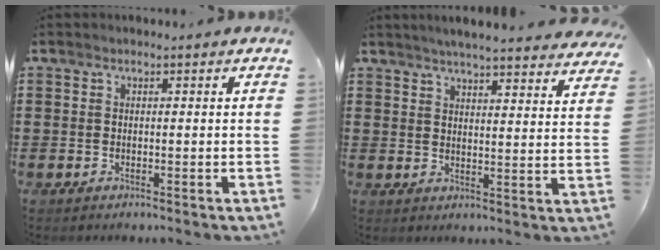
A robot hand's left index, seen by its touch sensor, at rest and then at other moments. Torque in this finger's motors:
{"motor_torque": [2.14, 0.00, 0.38, 0.13]}